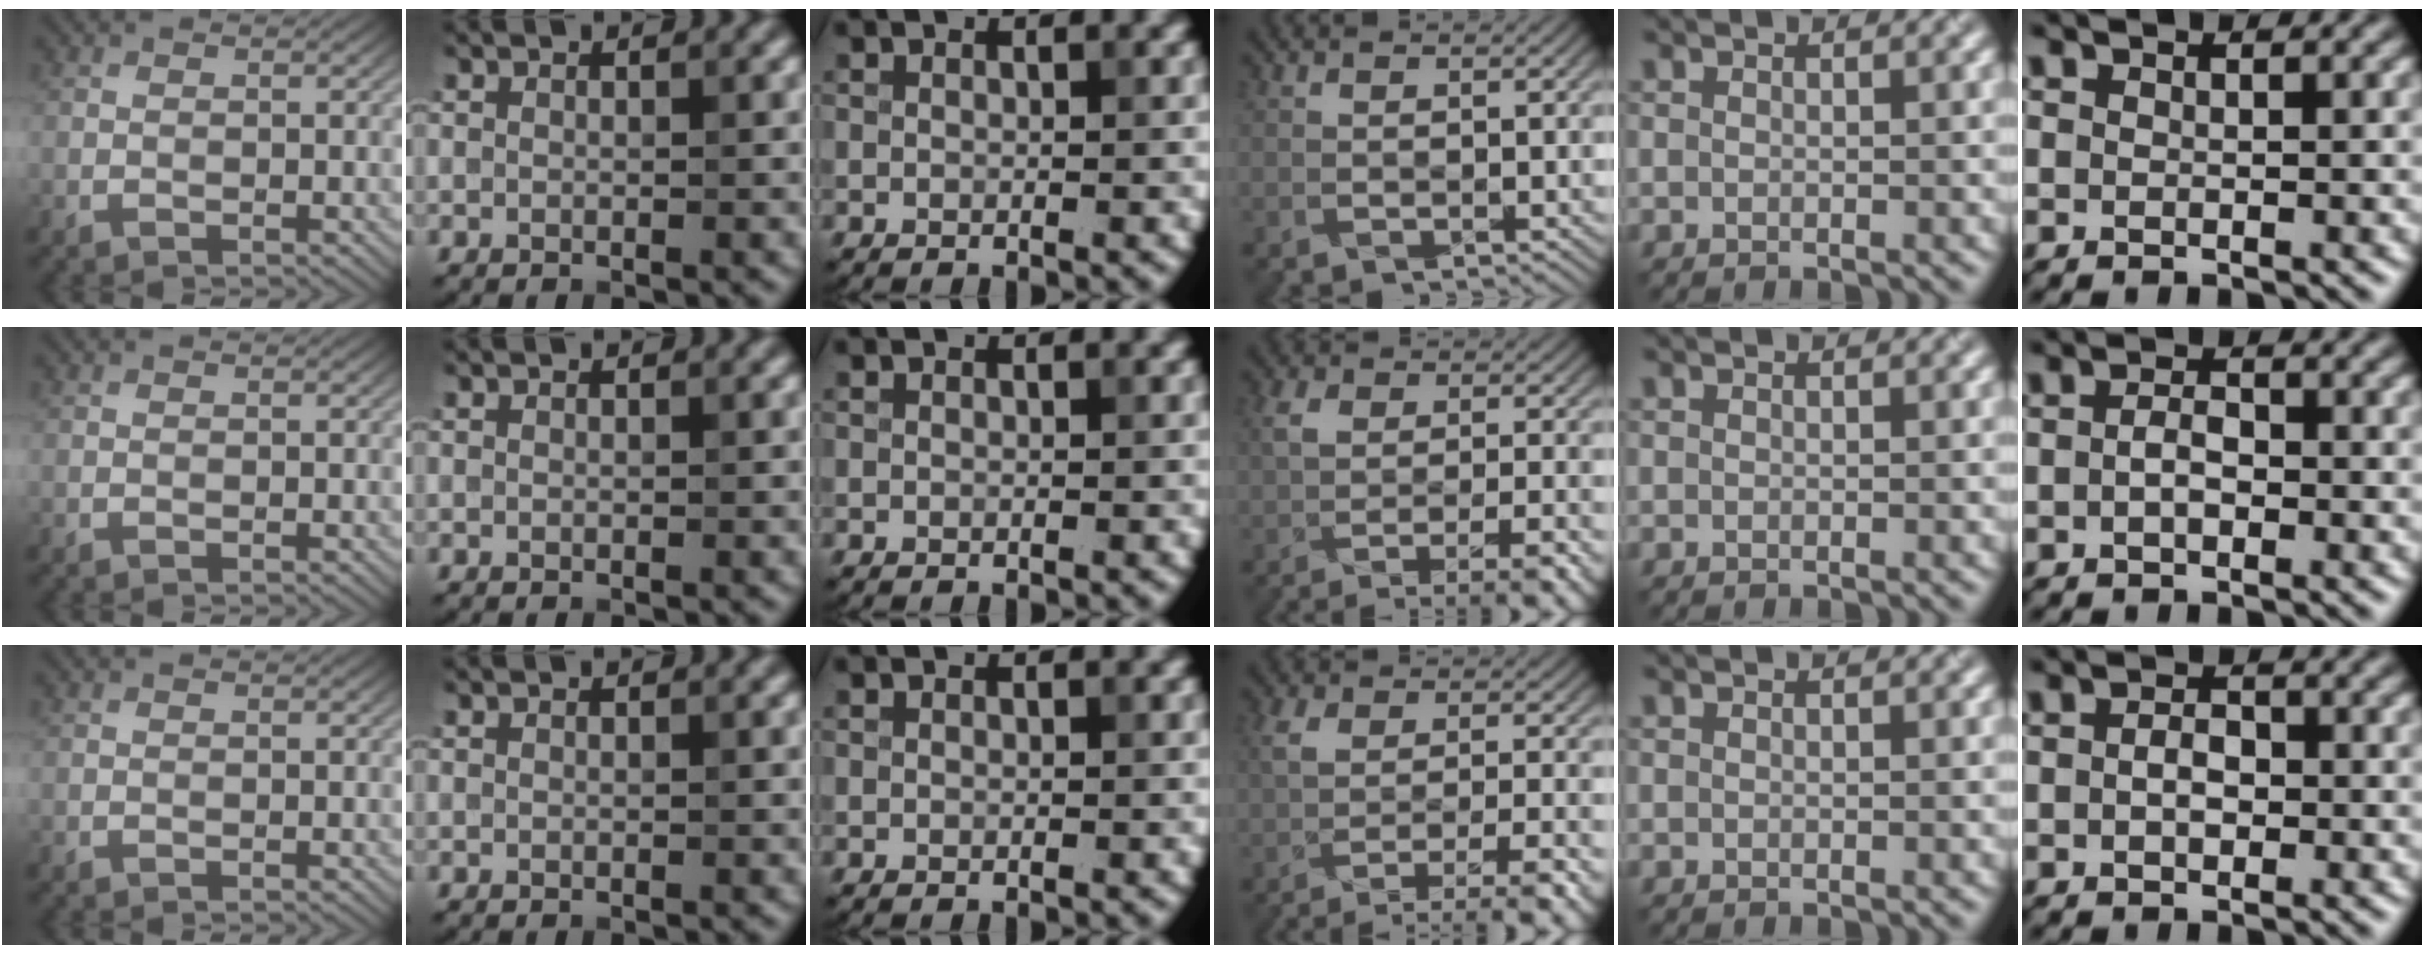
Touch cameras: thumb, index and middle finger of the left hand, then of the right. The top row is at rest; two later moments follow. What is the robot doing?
{"motion": "wrap", "object": "netting"}